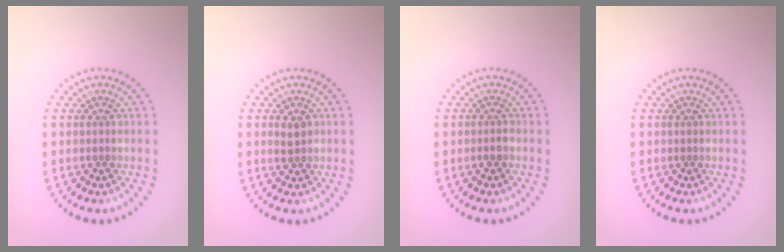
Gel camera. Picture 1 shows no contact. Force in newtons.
{"total": 1.5, "press": 1.5, "slide": 0.1}
{"total": 1.0, "press": 0.8, "slide": 0.5}
{"total": 0.0}